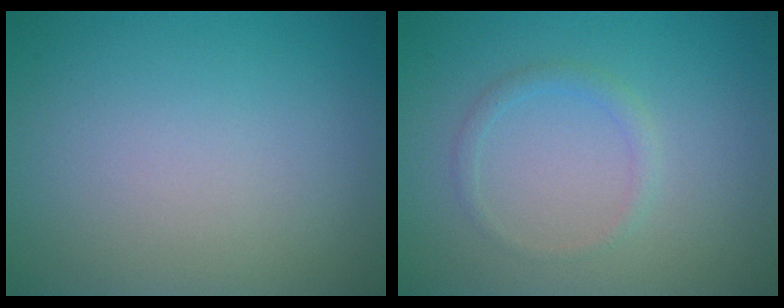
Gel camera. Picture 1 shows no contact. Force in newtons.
{"total": 1.2, "press": 1.2, "slide": 0.0}